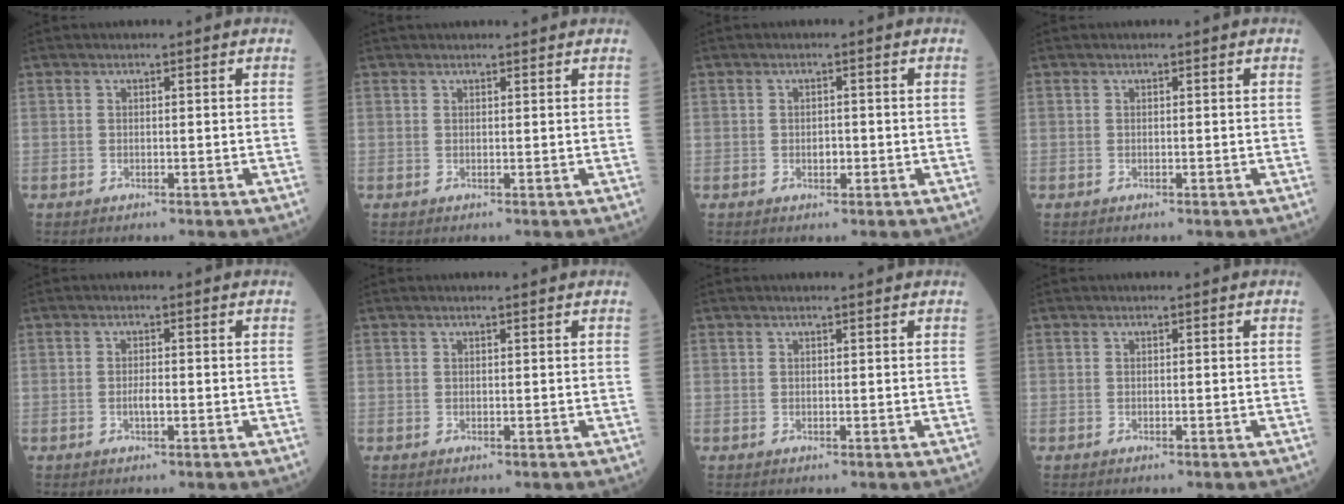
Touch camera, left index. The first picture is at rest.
{"total": 4.1, "force": [3.9, 0.4, 1.2], "torque": [-0.011, 0.030, 0.049]}
{"total": 1.3, "force": [-0.3, 0.8, 1.0], "torque": [-0.017, 0.002, -0.004]}
{"total": 0.0}
{"total": 1.5, "force": [-0.4, 0.3, 1.4], "torque": [-0.029, 0.000, -0.007]}
{"total": 1.1, "force": [1.0, -0.2, 0.5], "torque": [-0.008, 0.006, 0.018]}
{"total": 1.4, "force": [1.3, -0.2, 0.7], "torque": [-0.010, 0.009, 0.021]}
{"total": 0.0}